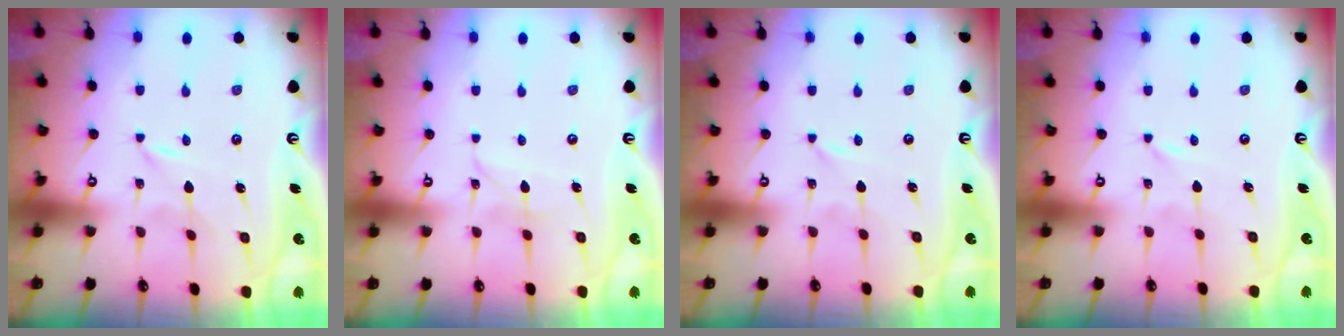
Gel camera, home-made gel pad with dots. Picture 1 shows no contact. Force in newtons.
{"total": 3.1, "press": 3.1, "slide": 0.1}
{"total": 0.0}
{"total": 0.0}